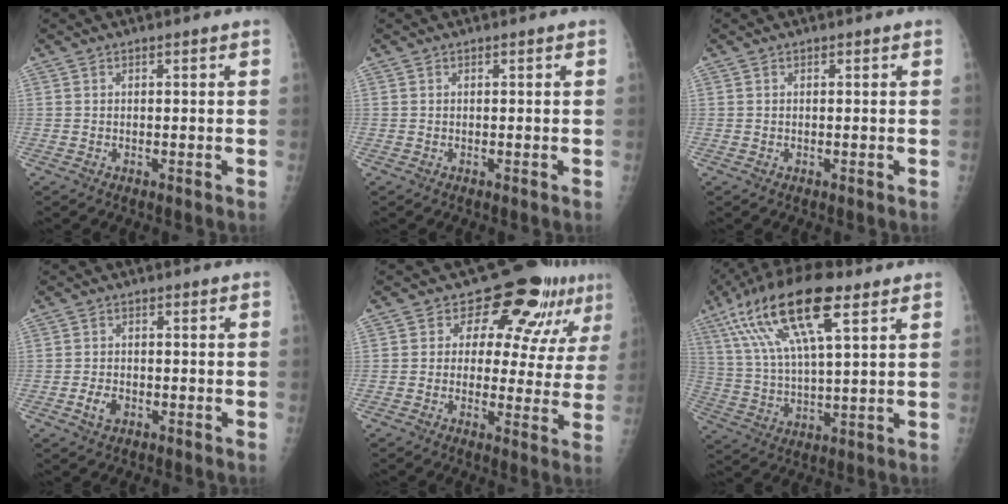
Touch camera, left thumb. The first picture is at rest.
{"total": 0.0}
{"total": 0.0}
{"total": 3.0, "force": [-1.2, 2.0, 1.8], "torque": [-0.030, 0.004, -0.021]}
{"total": 12.6, "force": [7.2, 6.9, 7.7], "torque": [-0.059, -0.027, 0.081]}
{"total": 19.0, "force": [9.3, 6.2, 15.4], "torque": [-0.290, -0.004, 0.167]}